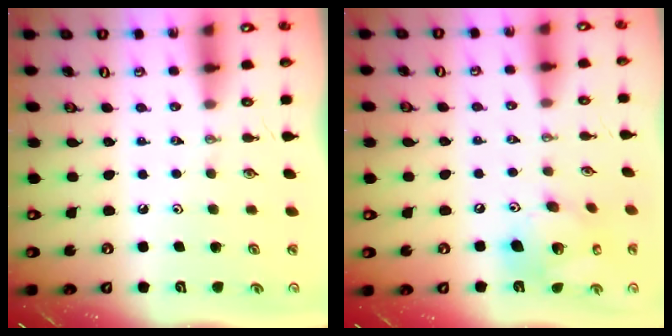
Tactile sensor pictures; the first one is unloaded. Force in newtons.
{"total": 17.3, "press": 16.9, "slide": 3.6}